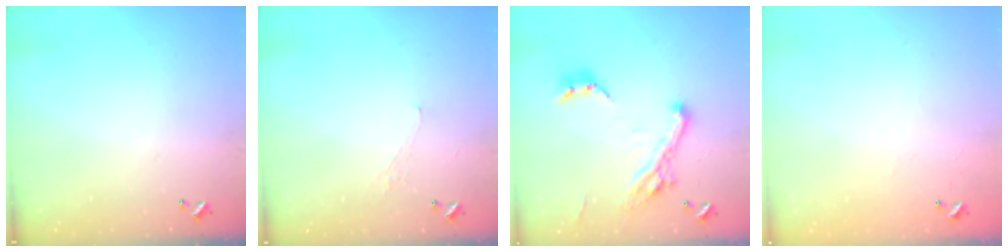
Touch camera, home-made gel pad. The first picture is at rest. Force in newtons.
{"total": 0.5, "press": 0.1, "slide": 0.5}
{"total": 10.6, "press": 10.5, "slide": 1.5}
{"total": 7.5, "press": 7.4, "slide": 0.7}